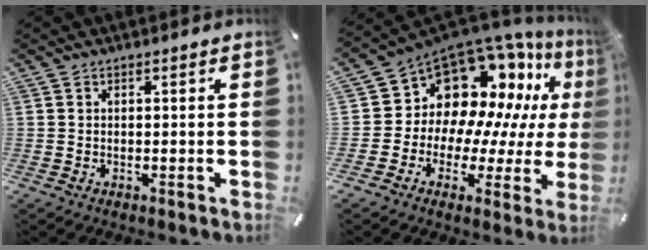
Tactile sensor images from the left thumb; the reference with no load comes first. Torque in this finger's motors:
{"motor_torque": [0.70, 1.05, 0.99, 0.57, 0.10]}